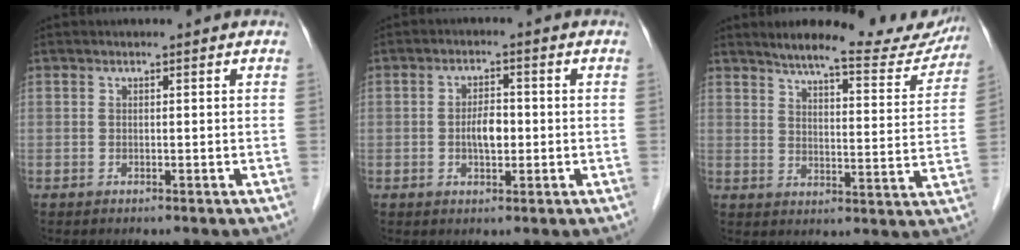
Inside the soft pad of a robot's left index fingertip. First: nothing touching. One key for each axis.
{"total": 3.8, "fx": -0.5, "fy": 1.7, "fz": 3.3, "tx": -0.062, "ty": 0.004, "tz": -0.009}
{"total": 16.1, "fx": 14.7, "fy": 2.8, "fz": 6.1, "tx": -0.072, "ty": -0.023, "tz": 0.180}